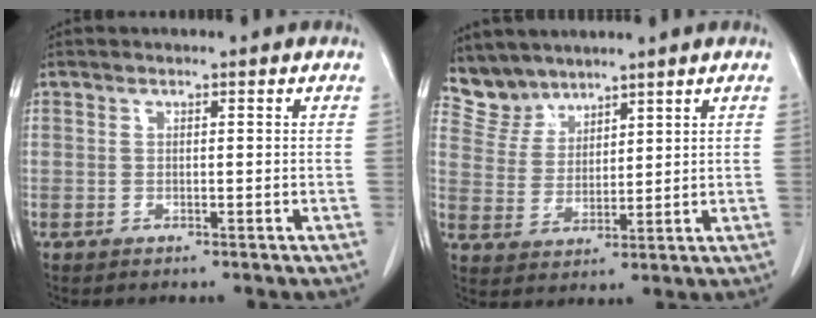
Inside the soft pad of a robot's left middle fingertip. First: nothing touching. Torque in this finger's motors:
{"motor_torque": [-0.04, -0.01, -0.12, -0.05]}